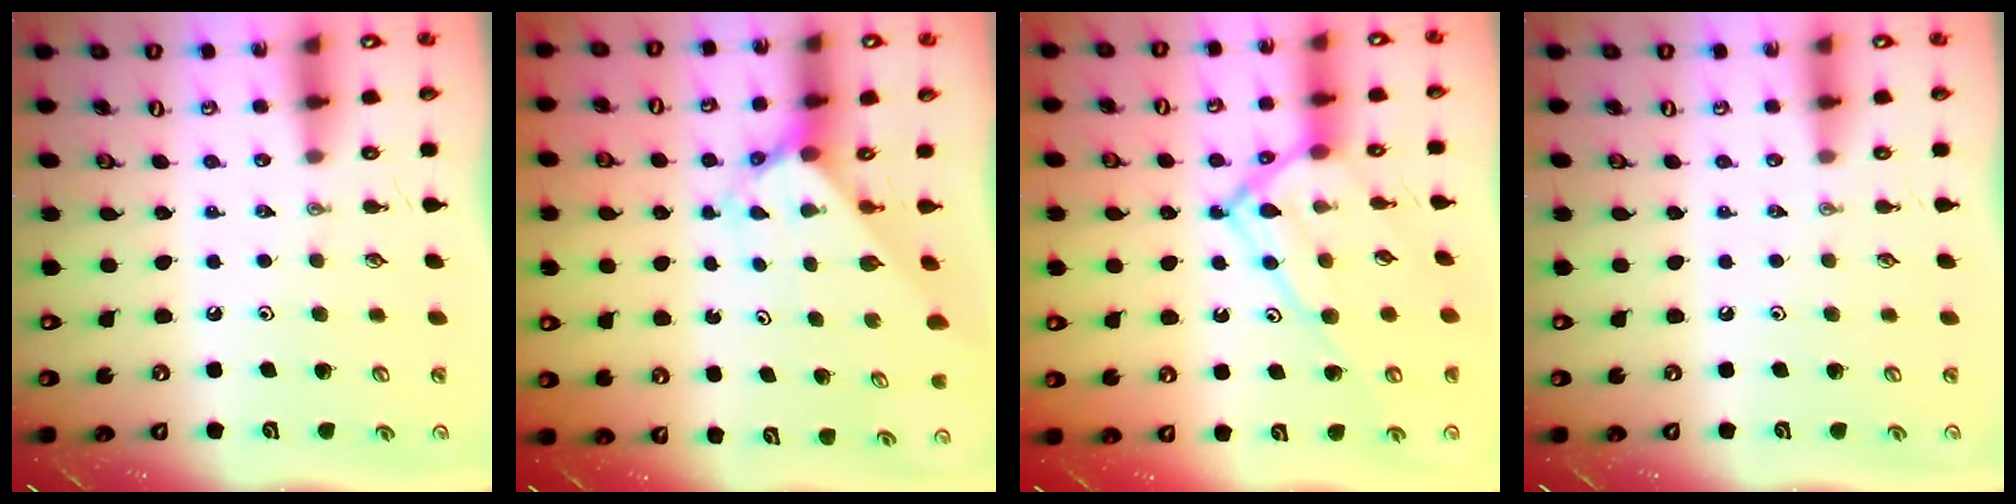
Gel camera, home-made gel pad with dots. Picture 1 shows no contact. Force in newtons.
{"total": 2.4, "press": 2.4, "slide": 0.2}
{"total": 14.2, "press": 14.2, "slide": 1.2}
{"total": 0.0}